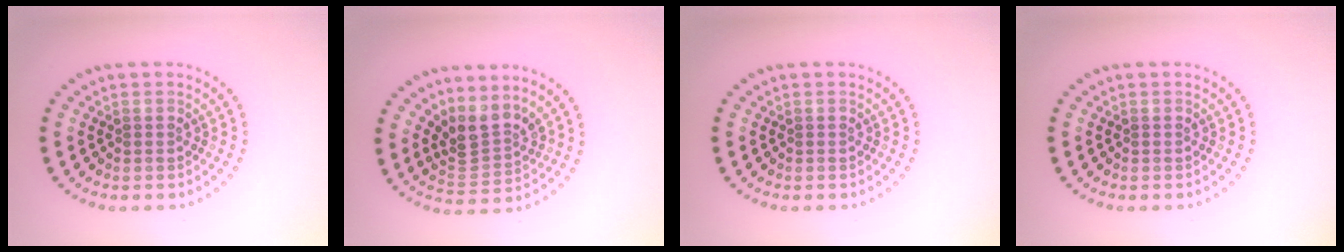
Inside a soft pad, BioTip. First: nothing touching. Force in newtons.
{"total": 3.2, "press": 2.3, "slide": 2.2}
{"total": 0.0}
{"total": 0.0}